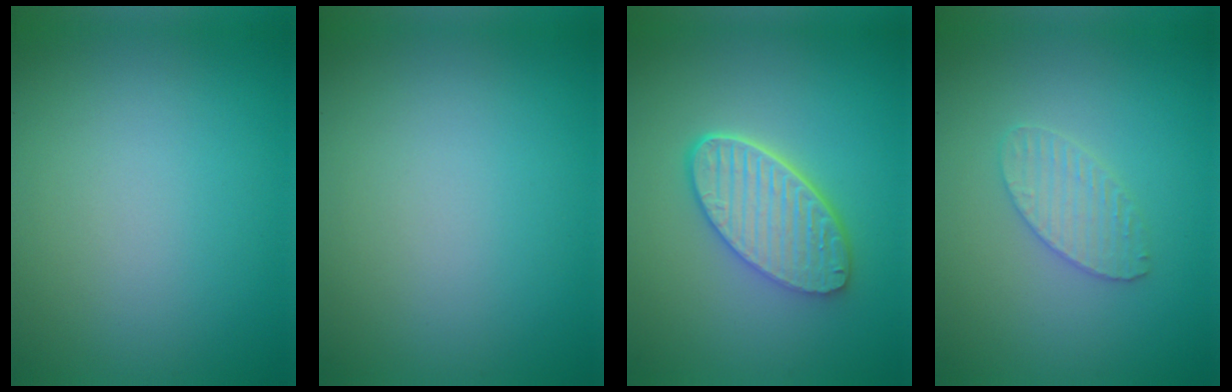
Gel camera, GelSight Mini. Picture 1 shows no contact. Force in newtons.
{"total": 0.0}
{"total": 5.5, "press": 4.4, "slide": 3.3}
{"total": 2.3, "press": 2.3, "slide": 0.2}